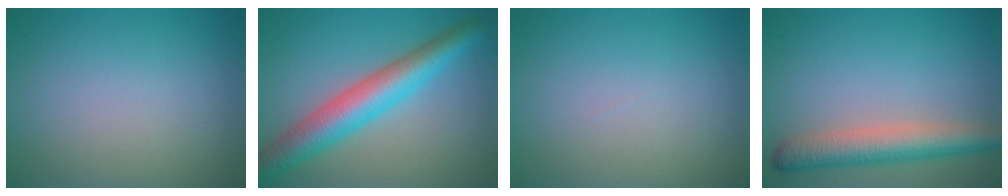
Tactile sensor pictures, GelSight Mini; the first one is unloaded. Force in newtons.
{"total": 6.6, "press": 6.6, "slide": 0.0}
{"total": 0.0}
{"total": 5.2, "press": 5.2, "slide": 0.2}